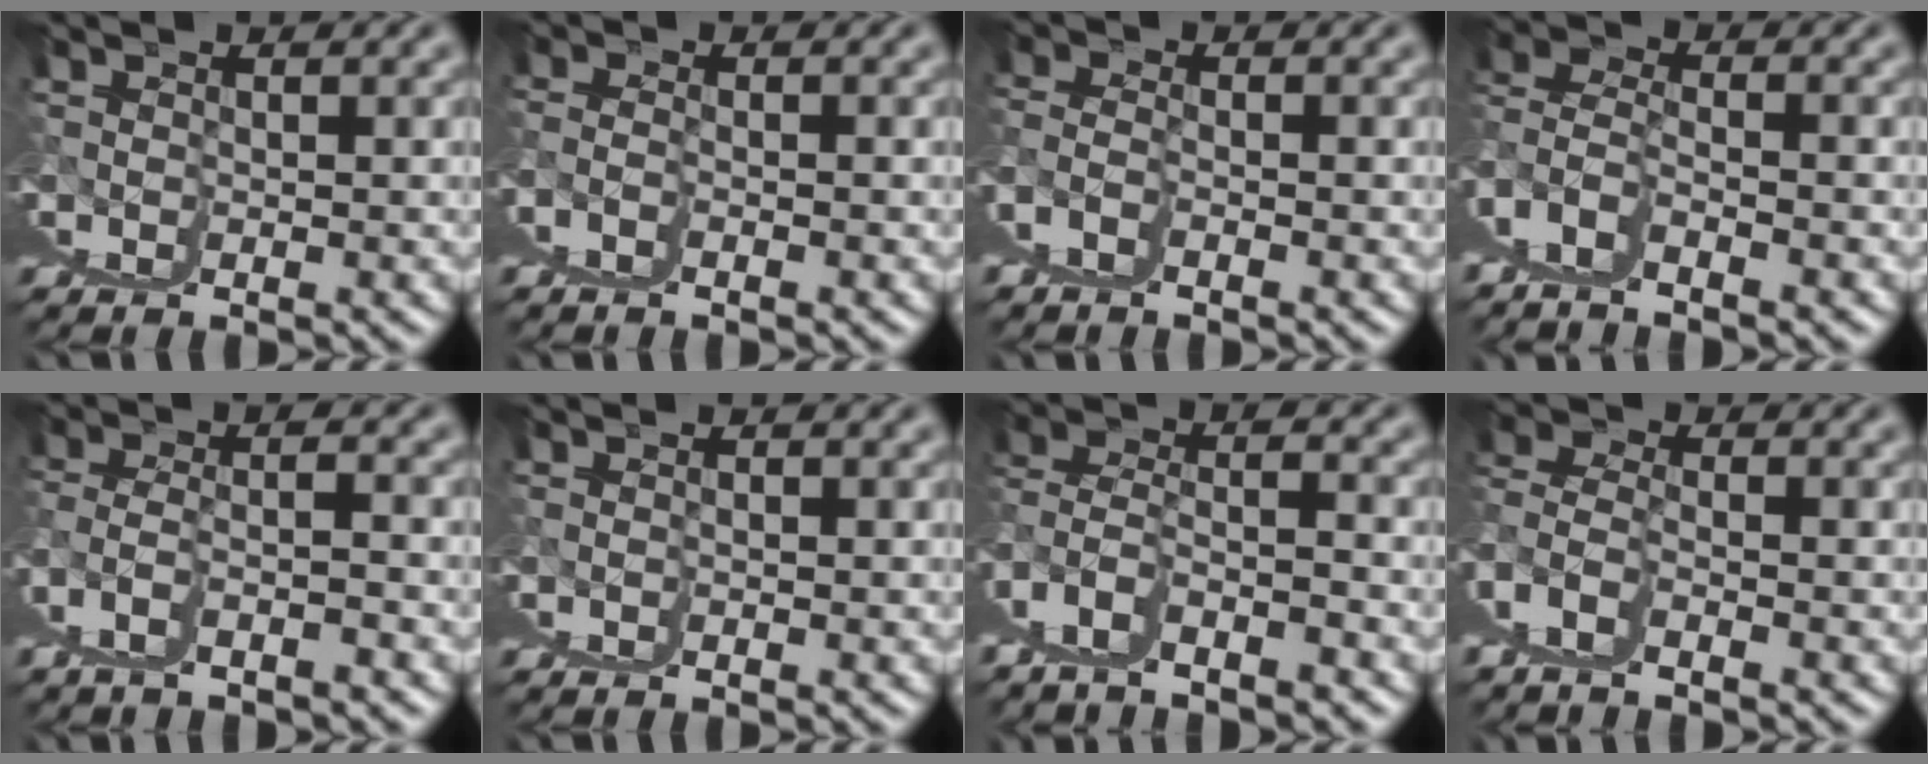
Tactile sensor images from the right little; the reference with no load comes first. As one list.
[{"total": 0.9, "force": [0.5, 0.0, 0.7], "torque": [-0.014, 0.008, 0.010]}, {"total": 1.8, "force": [1.4, -0.2, 1.1], "torque": [-0.018, 0.010, 0.024]}, {"total": 3.5, "force": [2.1, -2.1, 1.9], "torque": [-0.006, 0.022, 0.031]}, {"total": 1.6, "force": [1.2, -1.0, 0.5], "torque": [-0.010, 0.015, 0.020]}, {"total": 0.6, "force": [-0.2, -0.3, -0.4], "torque": [0.004, 0.000, -0.004]}, {"total": 3.7, "force": [2.2, -2.5, 1.5], "torque": [-0.002, 0.022, 0.030]}, {"total": 3.6, "force": [2.9, -0.8, 2.1], "torque": [-0.017, 0.021, 0.041]}]